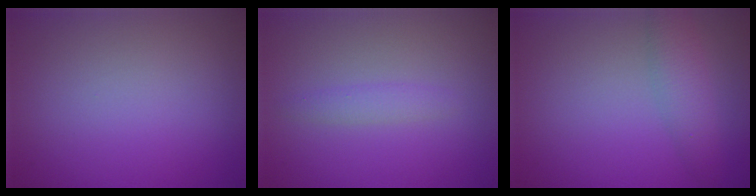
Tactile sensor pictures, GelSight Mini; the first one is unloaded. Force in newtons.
{"total": 1.3, "press": 1.3, "slide": 0.0}
{"total": 2.9, "press": 2.9, "slide": 0.1}